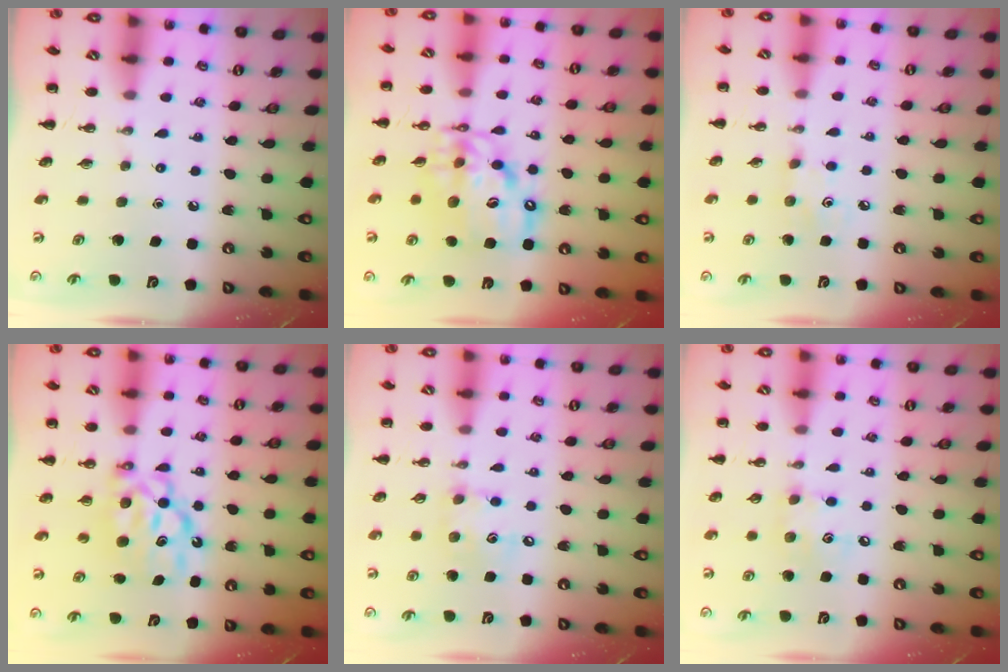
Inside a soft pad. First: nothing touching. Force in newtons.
{"total": 13.8, "press": 13.3, "slide": 3.8}
{"total": 3.7, "press": 3.6, "slide": 0.9}
{"total": 8.0, "press": 7.9, "slide": 1.1}
{"total": 7.6, "press": 7.5, "slide": 0.6}
{"total": 5.5, "press": 5.5, "slide": 0.7}